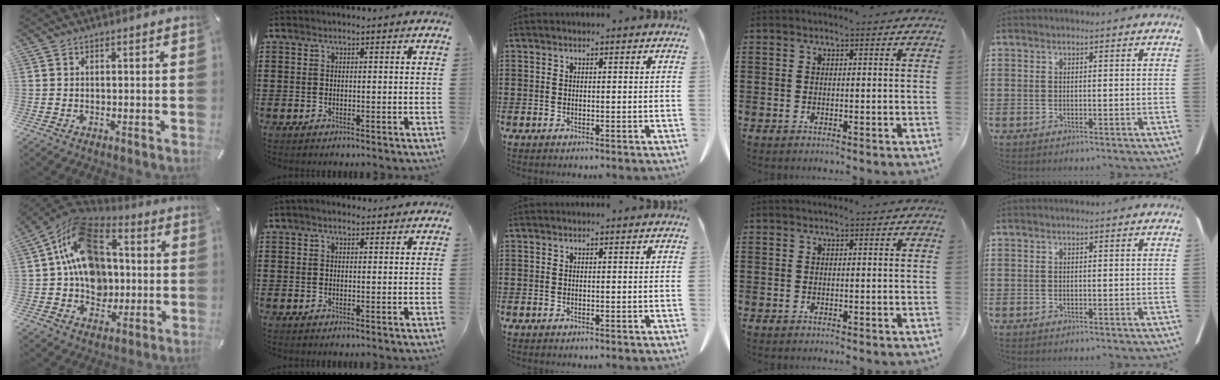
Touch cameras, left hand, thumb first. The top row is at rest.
{"thumb": {"total": 18.8, "force": [2.4, 14.8, 11.4], "torque": [-0.209, -0.008, 0.043]}, "index": {"total": 1.6, "force": [1.2, 0.7, 0.8], "torque": [-0.018, 0.007, 0.022]}}